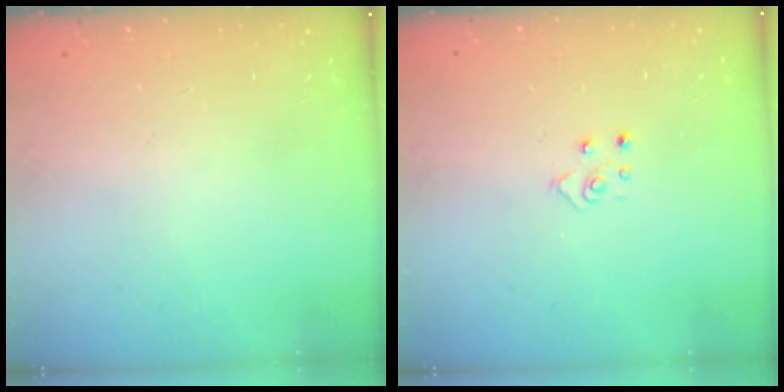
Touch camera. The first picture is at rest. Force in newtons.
{"total": 4.7, "press": 4.7, "slide": 0.4}